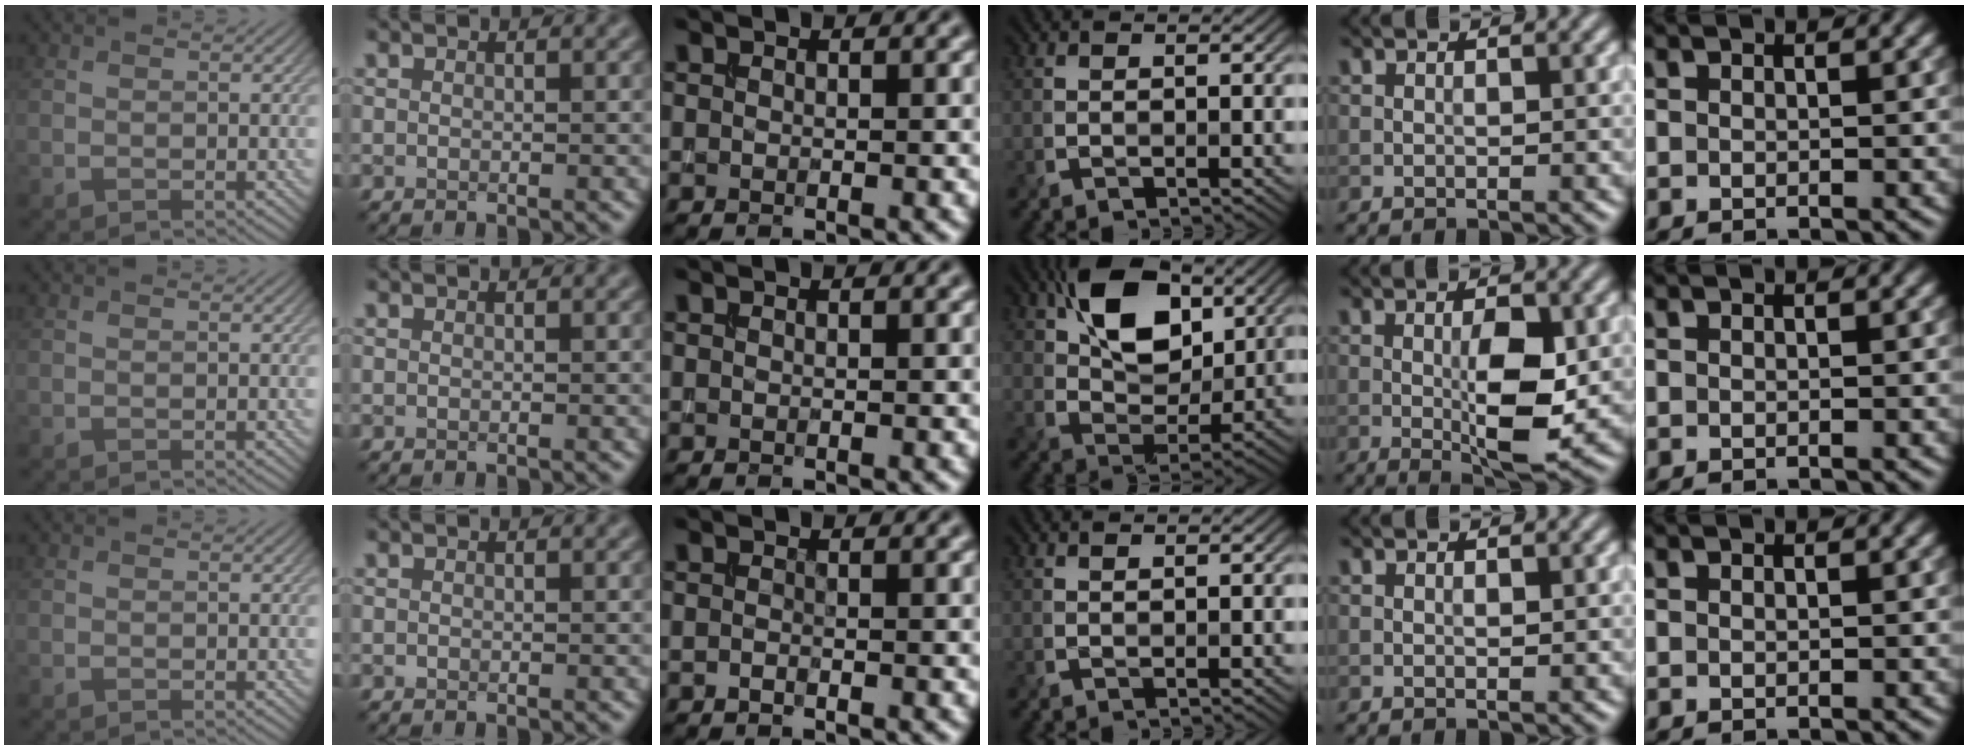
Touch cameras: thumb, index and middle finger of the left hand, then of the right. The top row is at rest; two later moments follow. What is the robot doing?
{"motion": "extract", "object": "drawer"}